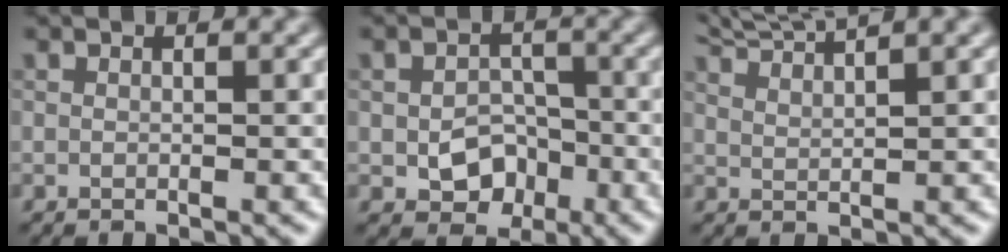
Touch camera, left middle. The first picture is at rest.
{"total": 4.0, "force": [-1.4, 3.0, 2.2], "torque": [-0.032, -0.004, -0.020]}
{"total": 4.3, "force": [3.9, 0.4, 1.7], "torque": [-0.025, 0.011, 0.065]}